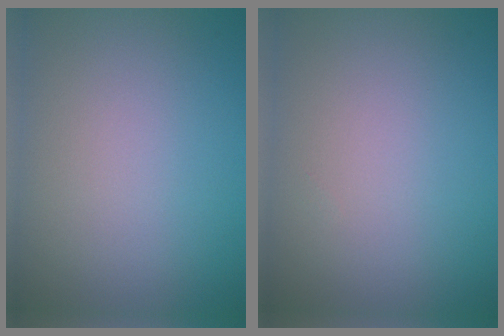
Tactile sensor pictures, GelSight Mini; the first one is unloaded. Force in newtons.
{"total": 0.0}